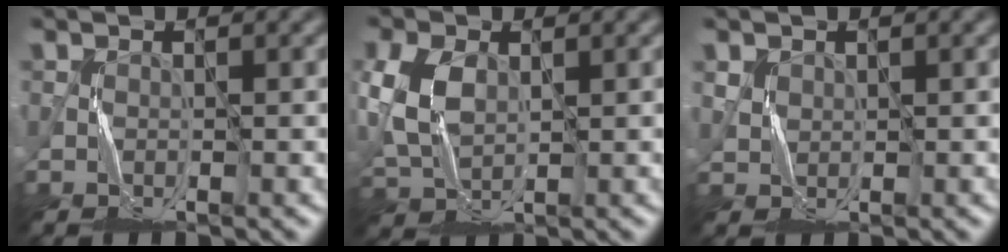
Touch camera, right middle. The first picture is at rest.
{"total": 5.4, "force": [0.8, 3.7, 3.8], "torque": [-0.109, 0.005, 0.016]}
{"total": 1.1, "force": [0.6, 0.9, 0.1], "torque": [-0.007, -0.004, 0.017]}